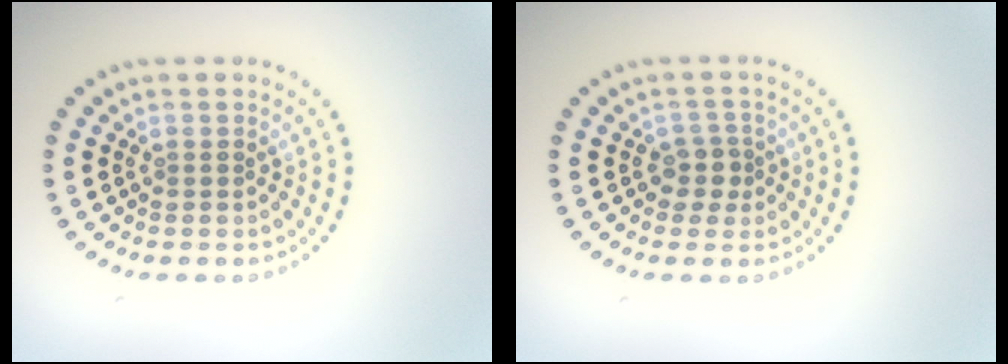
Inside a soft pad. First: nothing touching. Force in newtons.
{"total": 2.0, "press": 1.6, "slide": 1.1}